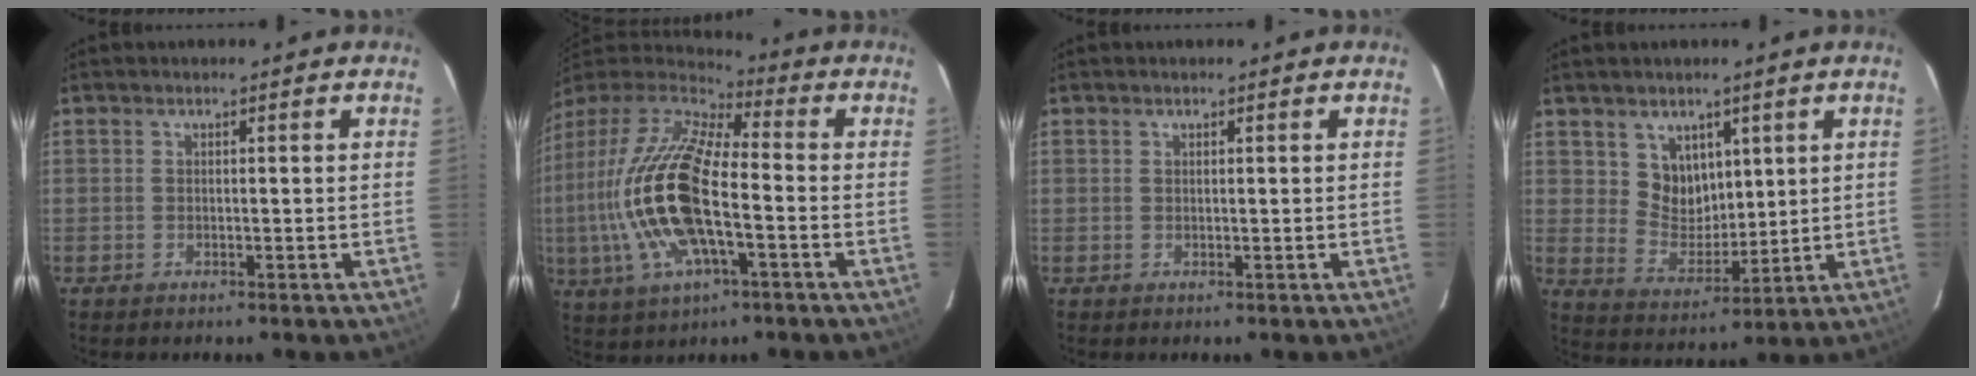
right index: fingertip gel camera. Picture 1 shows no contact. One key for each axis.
{"total": 21.5, "fx": -3.4, "fy": 7.6, "fz": 19.8, "tx": -0.396, "ty": -0.013, "tz": -0.071}
{"total": 0.5, "fx": 0.2, "fy": 0.5, "fz": 0.0, "tx": 0.002, "ty": 0.003, "tz": 0.004}
{"total": 7.7, "fx": 3.8, "fy": 6.2, "fz": 2.5, "tx": -0.043, "ty": 0.003, "tz": 0.085}